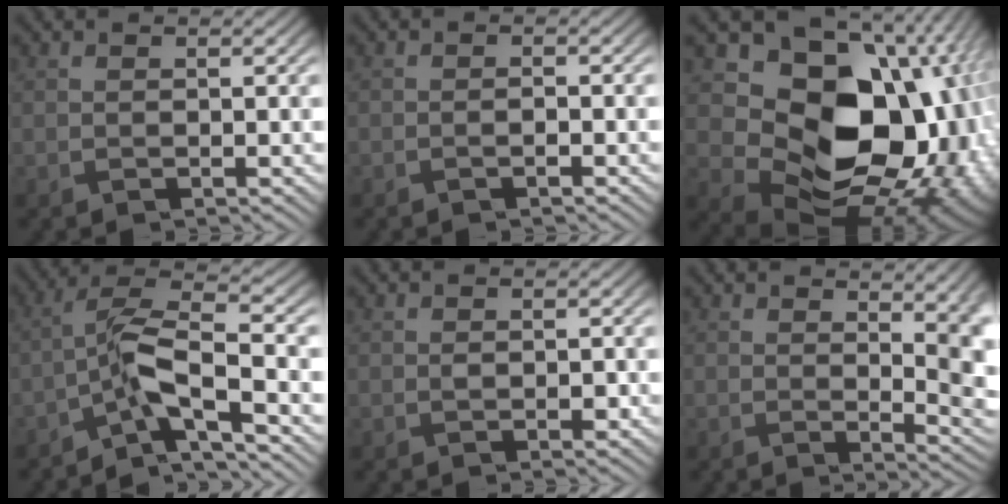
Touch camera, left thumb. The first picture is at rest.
{"total": 1.2, "force": [-1.1, 0.2, 0.4], "torque": [0.001, 0.001, -0.022]}
{"total": 16.5, "force": [0.1, 12.2, 11.1], "torque": [-0.153, -0.033, 0.015]}
{"total": 6.9, "force": [-4.5, 1.5, 5.0], "torque": [-0.084, 0.019, -0.101]}
{"total": 1.0, "force": [-0.4, 0.5, 0.7], "torque": [-0.013, -0.002, -0.007]}
{"total": 5.6, "force": [2.0, 1.8, 4.9], "torque": [-0.062, -0.003, 0.040]}